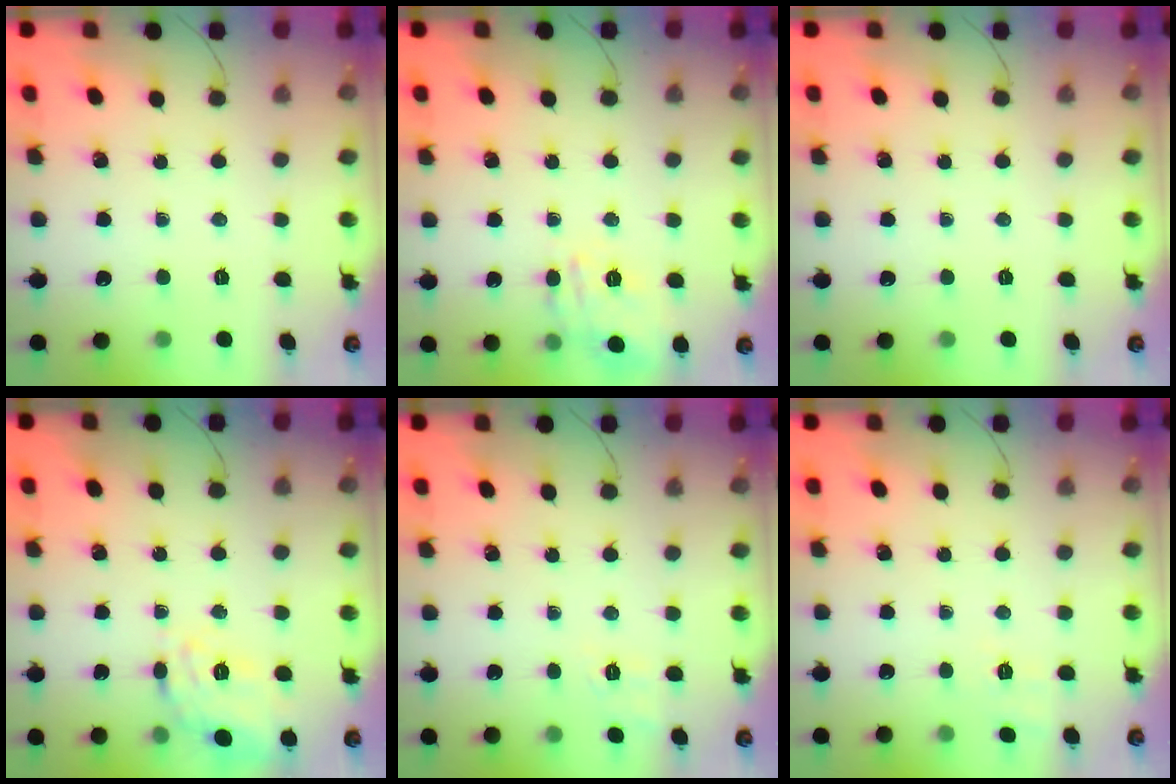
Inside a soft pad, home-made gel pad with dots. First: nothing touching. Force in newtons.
{"total": 5.5, "press": 5.4, "slide": 0.9}
{"total": 0.0}
{"total": 10.6, "press": 10.5, "slide": 0.8}
{"total": 3.6, "press": 3.0, "slide": 1.9}
{"total": 2.7, "press": 1.6, "slide": 2.1}